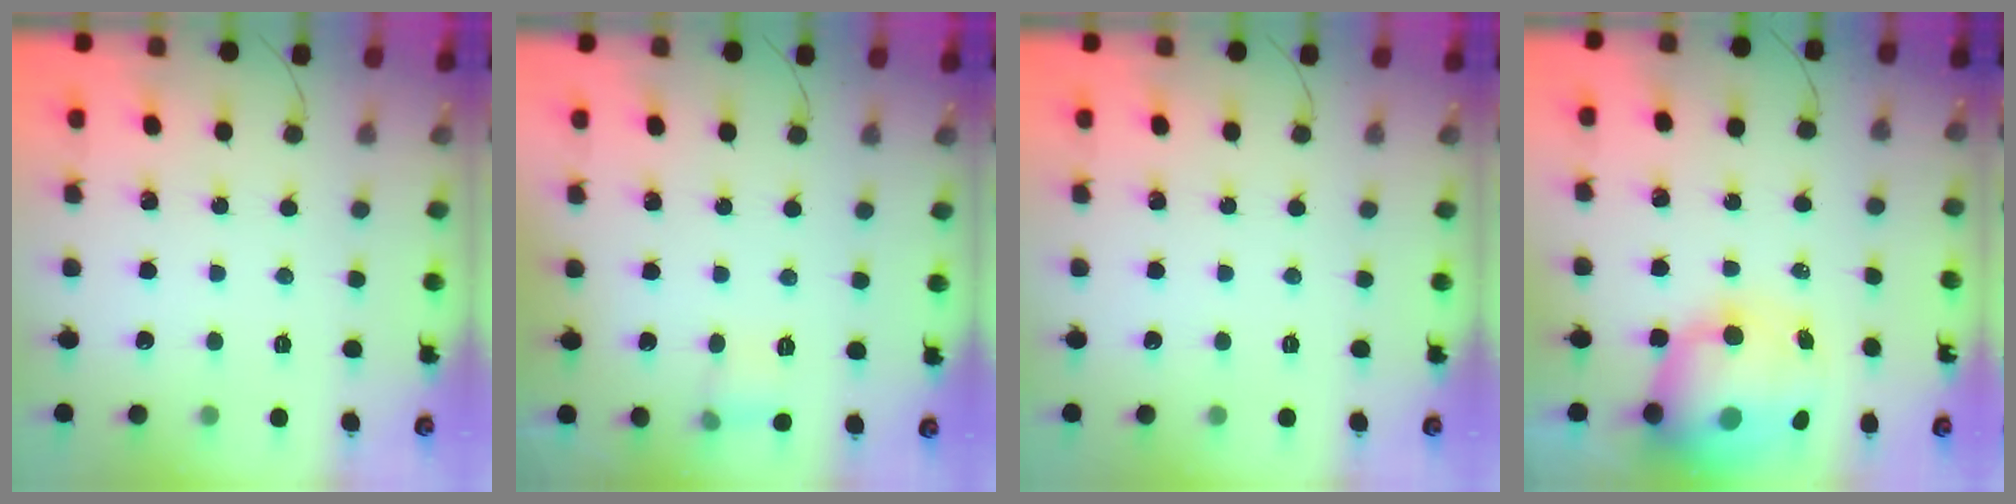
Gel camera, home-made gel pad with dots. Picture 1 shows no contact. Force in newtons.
{"total": 6.7, "press": 6.5, "slide": 1.5}
{"total": 0.0}
{"total": 15.4, "press": 14.9, "slide": 3.8}